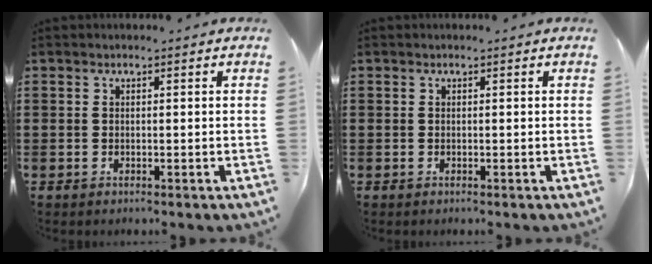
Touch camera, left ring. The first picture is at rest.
{"total": 0.0}